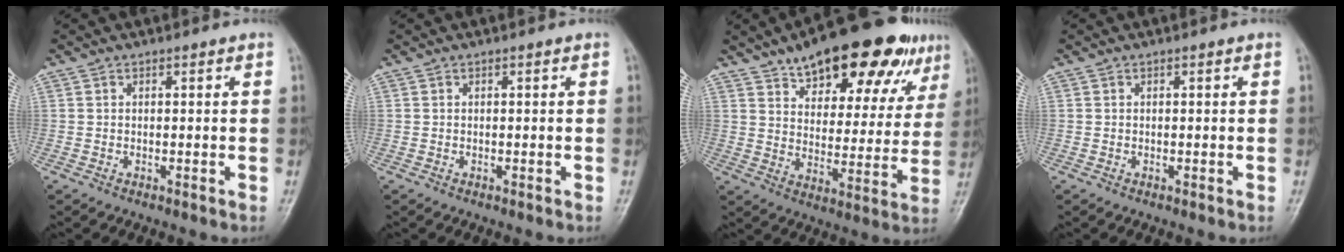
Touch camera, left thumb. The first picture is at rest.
{"total": 0.0}
{"total": 24.1, "force": [15.0, 9.9, 16.1], "torque": [-0.194, -0.023, 0.219]}
{"total": 0.0}